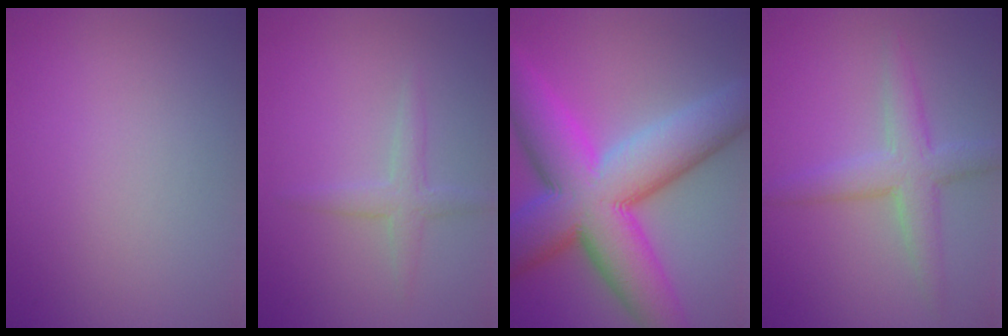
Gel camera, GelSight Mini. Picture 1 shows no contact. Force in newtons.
{"total": 1.9, "press": 1.9, "slide": 0.1}
{"total": 14.9, "press": 14.9, "slide": 0.4}
{"total": 4.0, "press": 4.0, "slide": 0.2}